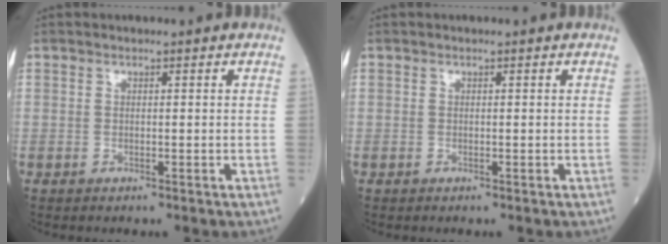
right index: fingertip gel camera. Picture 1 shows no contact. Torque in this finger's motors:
{"motor_torque": [0.00, 0.00, 0.00, 0.00]}